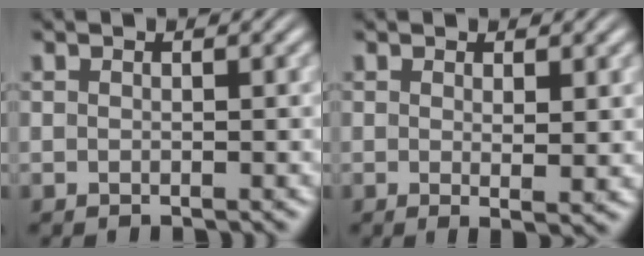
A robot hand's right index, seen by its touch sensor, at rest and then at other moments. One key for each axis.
{"total": 1.4, "fx": 0.3, "fy": -0.1, "fz": 1.3, "tx": -0.024, "ty": -0.011, "tz": 0.005}